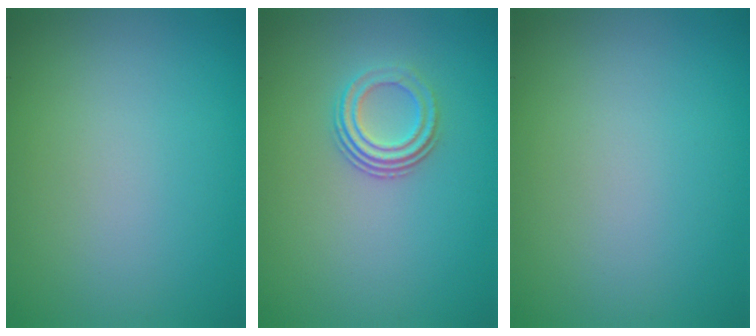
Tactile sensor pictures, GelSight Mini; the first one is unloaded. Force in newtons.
{"total": 2.8, "press": 2.1, "slide": 1.9}
{"total": 0.0}